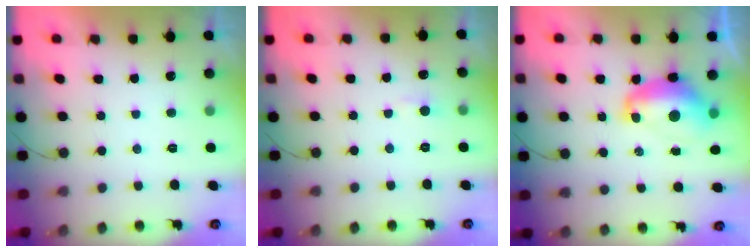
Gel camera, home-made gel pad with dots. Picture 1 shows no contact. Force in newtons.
{"total": 3.1, "press": 3.0, "slide": 0.4}
{"total": 11.3, "press": 11.2, "slide": 1.1}